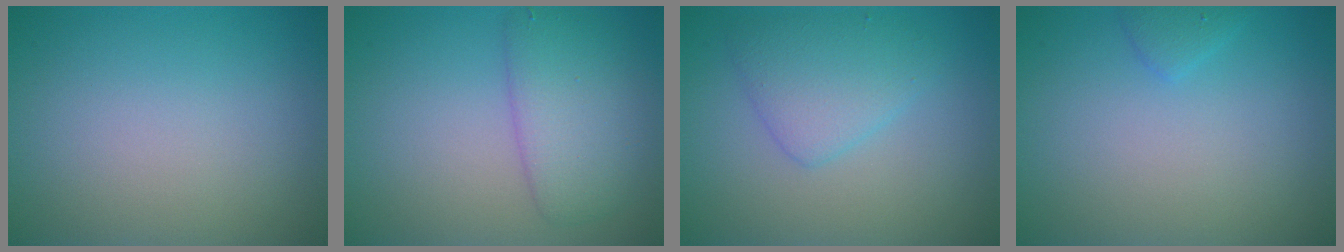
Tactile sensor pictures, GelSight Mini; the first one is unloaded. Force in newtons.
{"total": 4.2, "press": 4.2, "slide": 0.1}
{"total": 1.9, "press": 1.9, "slide": 0.1}
{"total": 1.1, "press": 1.0, "slide": 0.1}